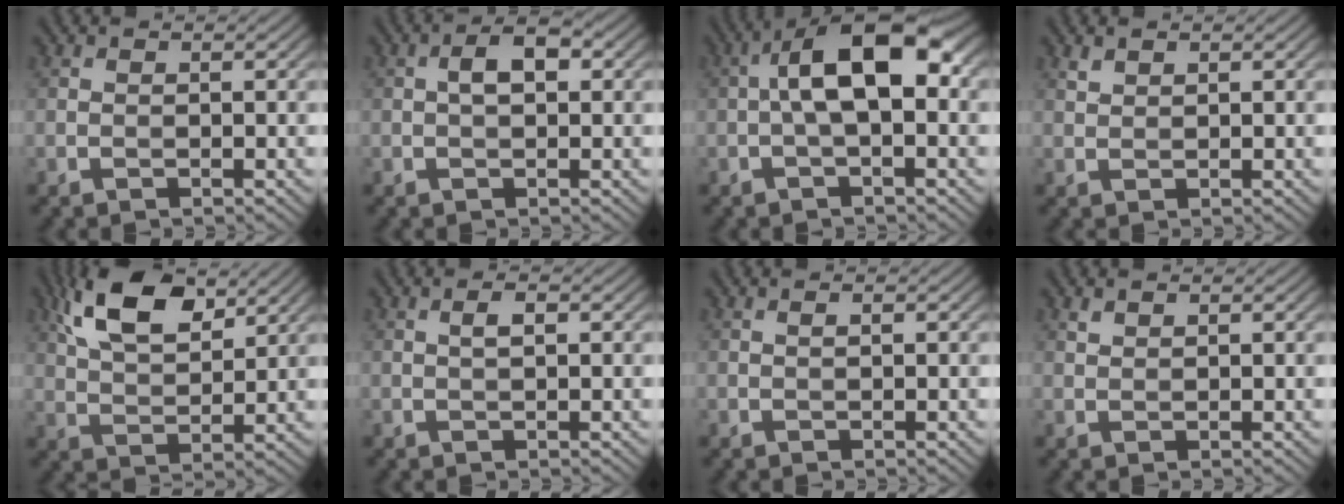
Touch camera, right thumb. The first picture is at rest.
{"total": 3.4, "force": [0.6, 1.8, 2.9], "torque": [-0.051, 0.008, 0.006]}
{"total": 9.1, "force": [0.5, 4.0, 8.1], "torque": [-0.145, 0.023, -0.002]}
{"total": 1.2, "force": [0.9, 0.6, 0.4], "torque": [-0.012, 0.001, 0.021]}
{"total": 10.0, "force": [5.6, 4.5, 7.0], "torque": [-0.152, 0.013, 0.109]}
{"total": 1.4, "force": [0.3, 0.4, 1.3], "torque": [-0.026, 0.003, 0.005]}
{"total": 0.5, "force": [0.2, 0.1, 0.5], "torque": [-0.009, 0.002, 0.003]}
{"total": 0.9, "force": [0.7, 0.4, 0.3], "torque": [-0.009, 0.001, 0.014]}